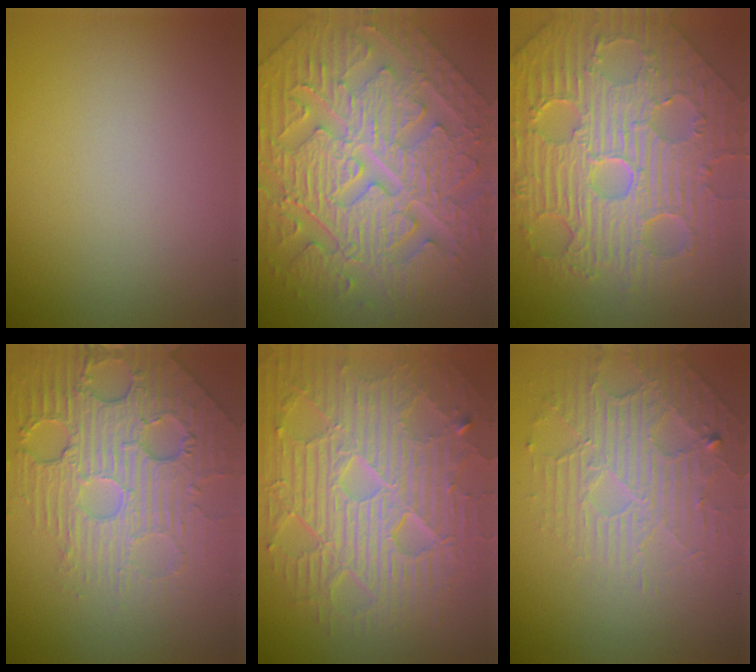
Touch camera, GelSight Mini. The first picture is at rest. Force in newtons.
{"total": 11.7, "press": 7.9, "slide": 8.6}
{"total": 11.8, "press": 7.7, "slide": 8.9}
{"total": 6.9, "press": 5.2, "slide": 4.5}
{"total": 10.9, "press": 6.9, "slide": 8.5}
{"total": 4.6, "press": 3.5, "slide": 3.1}